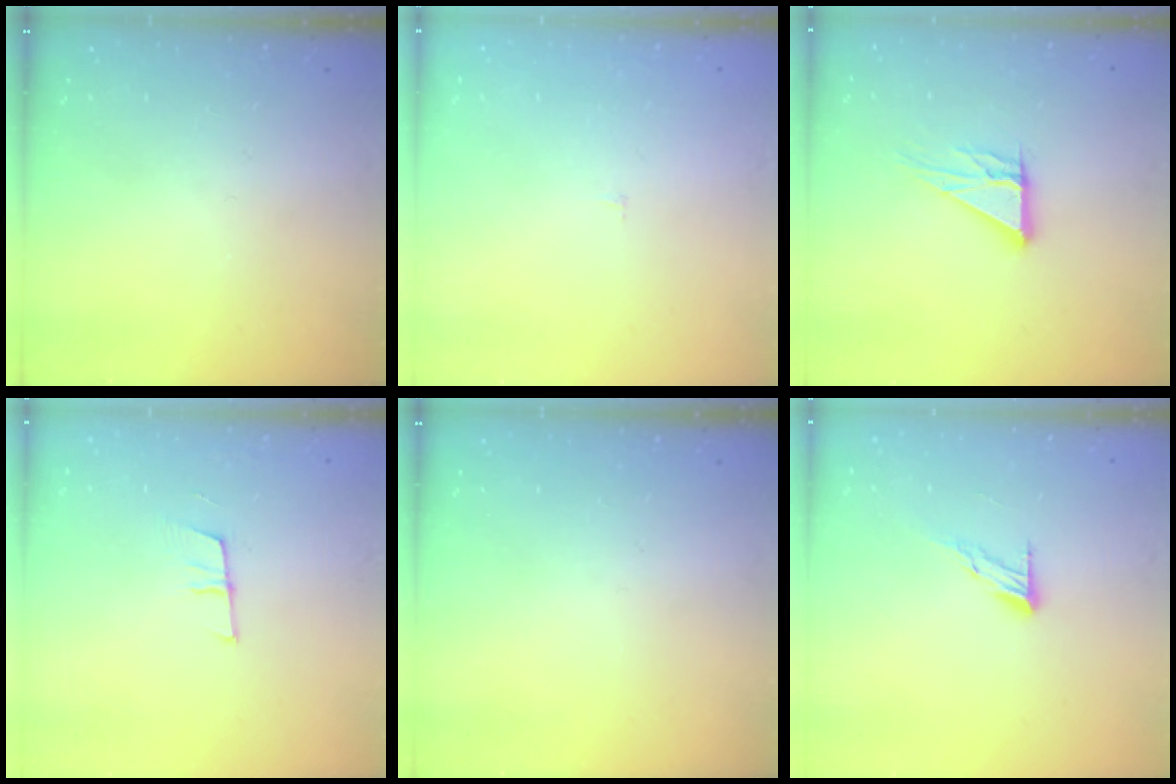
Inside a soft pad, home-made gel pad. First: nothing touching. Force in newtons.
{"total": 1.6, "press": 1.6, "slide": 0.1}
{"total": 10.3, "press": 10.2, "slide": 1.0}
{"total": 6.0, "press": 5.4, "slide": 2.5}
{"total": 0.0}
{"total": 7.3, "press": 7.3, "slide": 0.4}